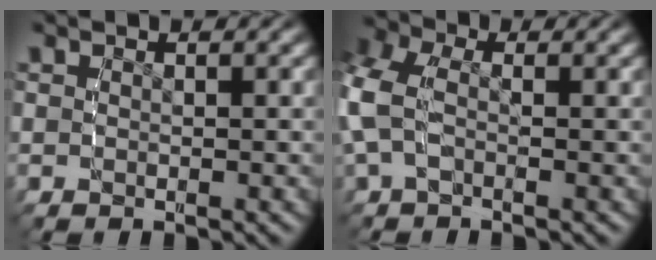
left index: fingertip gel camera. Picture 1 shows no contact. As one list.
[{"total": 4.4, "force": [0.1, 3.2, 3.1], "torque": [-0.088, -0.011, 0.004]}]